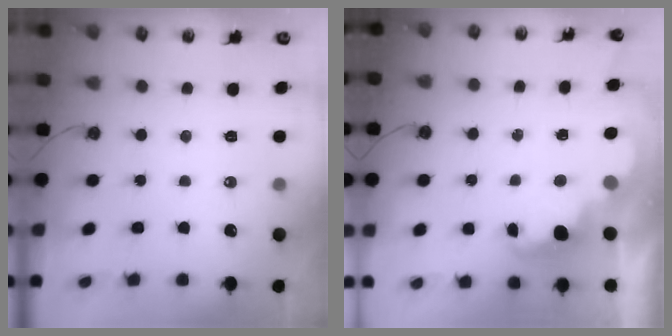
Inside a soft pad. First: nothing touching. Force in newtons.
{"total": 2.2, "press": 2.2, "slide": 0.5}